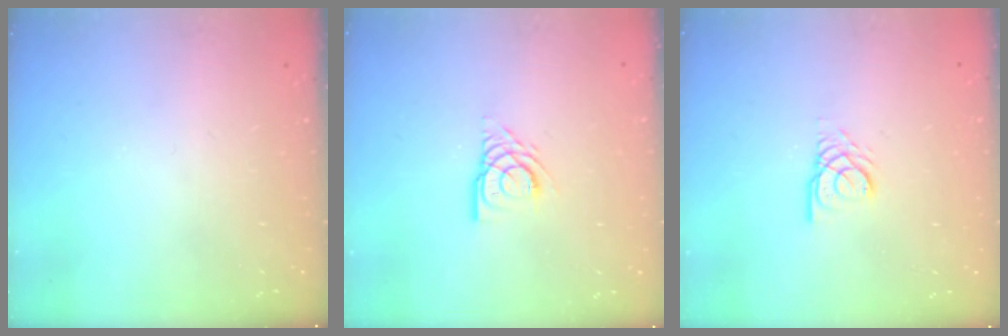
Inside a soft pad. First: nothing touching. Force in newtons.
{"total": 6.1, "press": 6.0, "slide": 0.5}
{"total": 3.0, "press": 2.9, "slide": 0.3}